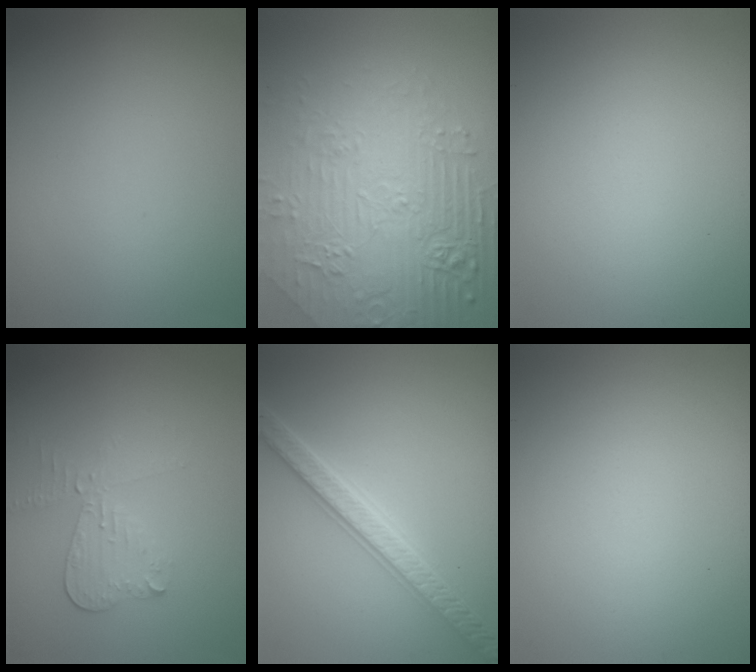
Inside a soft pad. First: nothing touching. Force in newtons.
{"total": 8.5, "press": 5.9, "slide": 6.1}
{"total": 0.0}
{"total": 2.3, "press": 2.1, "slide": 0.8}
{"total": 4.0, "press": 3.9, "slide": 0.9}
{"total": 0.0}